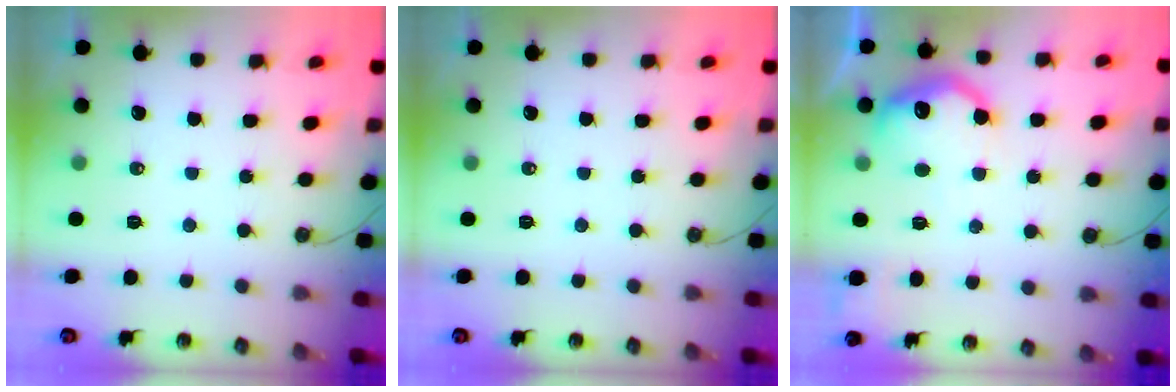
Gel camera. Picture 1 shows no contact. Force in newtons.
{"total": 0.0}
{"total": 14.2, "press": 14.2, "slide": 1.2}